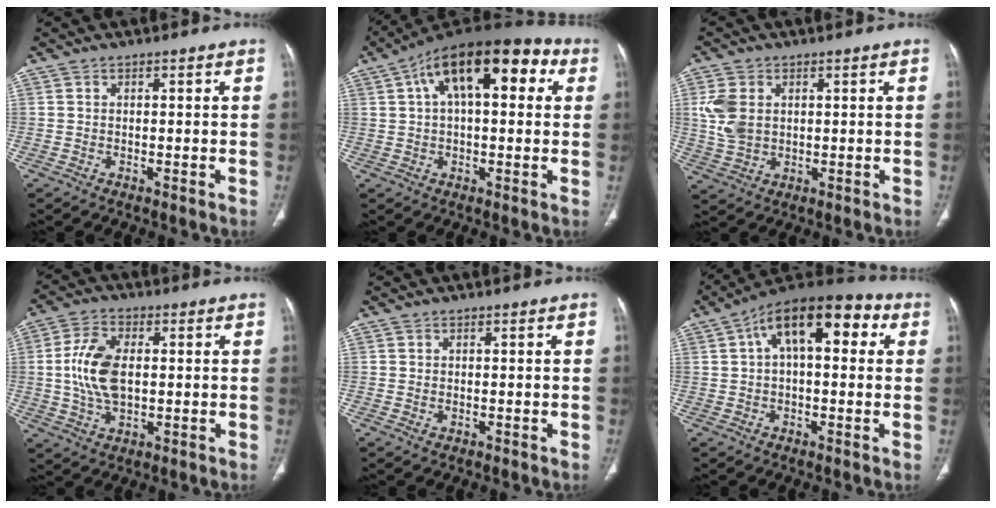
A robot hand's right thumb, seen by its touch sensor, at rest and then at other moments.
{"total": 19.1, "force": [6.3, 9.0, 15.6], "torque": [-0.218, 0.038, 0.090]}
{"total": 7.0, "force": [1.4, 5.1, 4.6], "torque": [-0.093, -0.002, 0.036]}
{"total": 10.8, "force": [0.5, 6.2, 8.8], "torque": [-0.179, 0.003, 0.013]}
{"total": 0.9, "force": [-0.2, 0.6, 0.6], "torque": [-0.013, 0.002, 0.001]}
{"total": 15.9, "force": [4.6, 7.7, 13.2], "torque": [-0.174, 0.038, 0.062]}